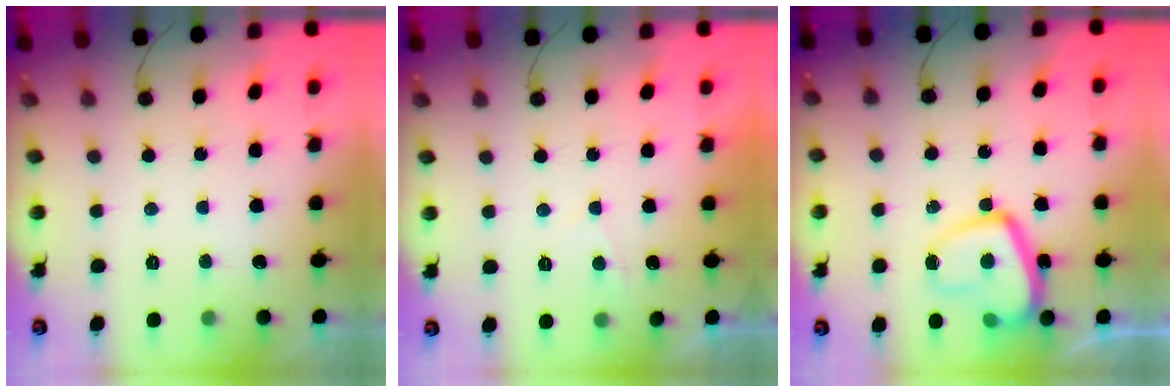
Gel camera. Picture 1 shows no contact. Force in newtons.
{"total": 0.9, "press": 0.7, "slide": 0.5}
{"total": 12.5, "press": 12.5, "slide": 1.2}